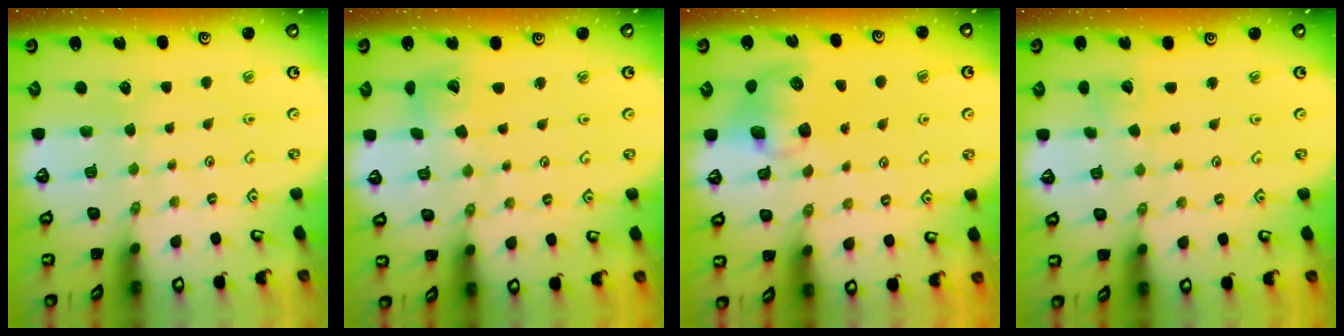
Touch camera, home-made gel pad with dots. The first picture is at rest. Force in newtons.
{"total": 6.4, "press": 6.4, "slide": 0.8}
{"total": 8.5, "press": 8.4, "slide": 1.2}
{"total": 3.3, "press": 3.3, "slide": 0.4}